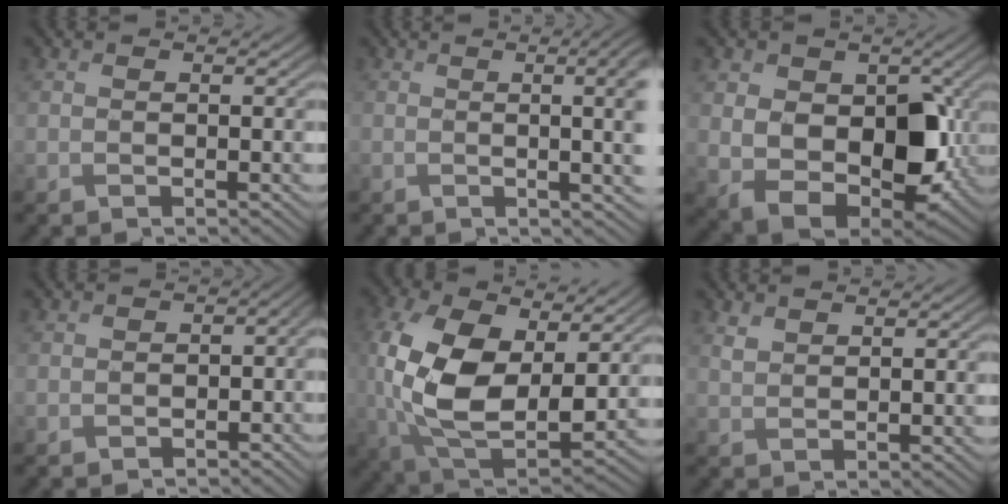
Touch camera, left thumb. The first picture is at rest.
{"total": 10.7, "force": [0.4, 4.1, 9.9], "torque": [-0.095, 0.017, -0.002]}
{"total": 12.0, "force": [0.2, 8.2, 8.7], "torque": [-0.168, -0.021, 0.007]}
{"total": 2.9, "force": [-1.4, 2.1, 1.3], "torque": [-0.014, -0.015, -0.023]}
{"total": 15.0, "force": [2.2, 9.1, 11.7], "torque": [-0.289, -0.018, 0.054]}
{"total": 1.6, "force": [1.3, 0.7, 0.7], "torque": [-0.019, 0.000, 0.029]}